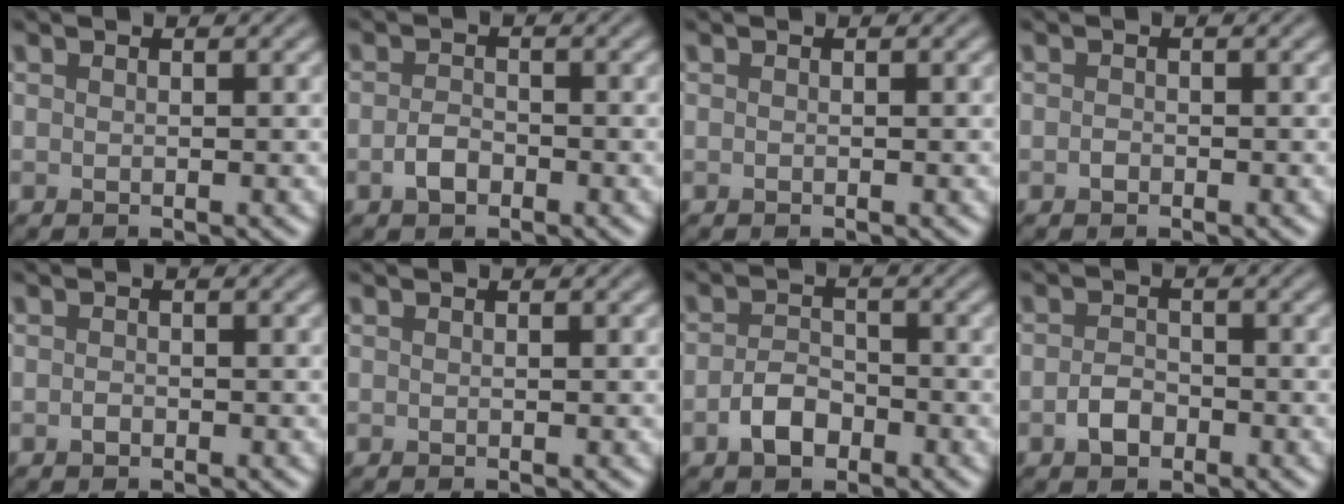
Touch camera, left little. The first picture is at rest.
{"total": 1.8, "force": [-0.9, 1.1, 1.1], "torque": [-0.023, 0.002, -0.023]}
{"total": 0.0}
{"total": 0.7, "force": [-0.4, 0.4, 0.3], "torque": [-0.006, -0.002, -0.012]}
{"total": 0.7, "force": [-0.4, 0.4, 0.3], "torque": [-0.006, -0.002, -0.012]}
{"total": 0.0}
{"total": 2.9, "force": [-1.6, 1.7, 1.6], "torque": [-0.028, 0.005, -0.034]}
{"total": 2.1, "force": [-1.1, 1.4, 1.2], "torque": [-0.021, 0.002, -0.027]}